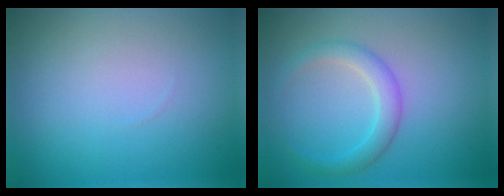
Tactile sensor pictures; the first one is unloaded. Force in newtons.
{"total": 2.6, "press": 2.6, "slide": 0.0}